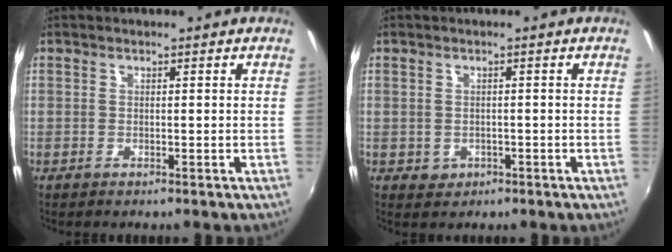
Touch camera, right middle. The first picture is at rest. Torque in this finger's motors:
{"motor_torque": [0.31, -0.18, -0.03, 0.01]}